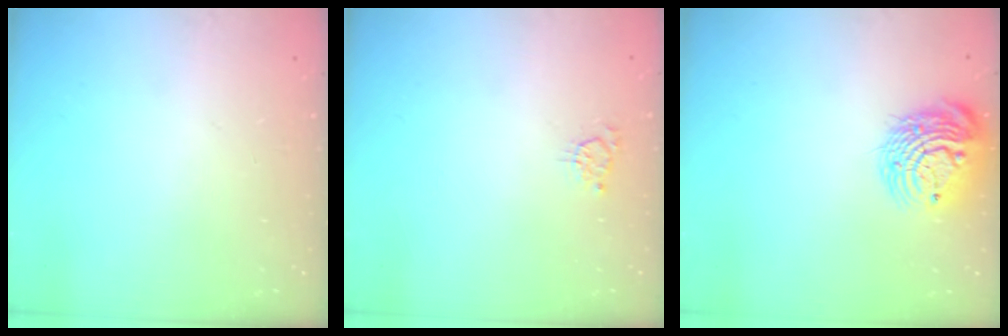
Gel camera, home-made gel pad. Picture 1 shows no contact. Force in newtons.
{"total": 2.5, "press": 2.5, "slide": 0.3}
{"total": 13.6, "press": 13.4, "slide": 2.2}